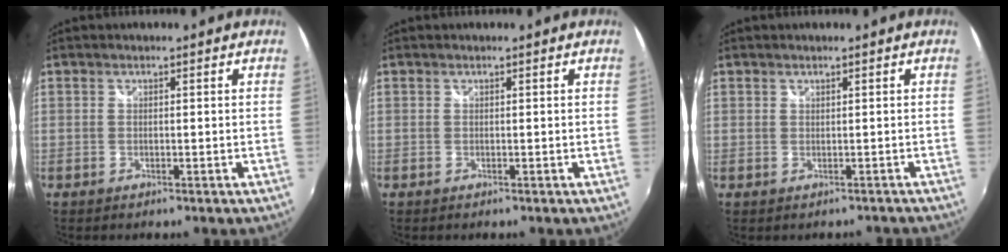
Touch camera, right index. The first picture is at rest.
{"total": 0.0}
{"total": 1.5, "force": [-0.5, 1.4, 0.2], "torque": [0.006, 0.008, 0.000]}